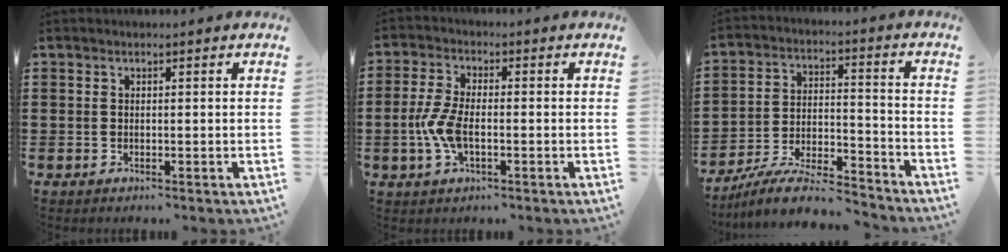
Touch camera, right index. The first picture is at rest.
{"total": 5.6, "force": [-1.2, 2.6, 4.8], "torque": [-0.119, -0.004, -0.029]}
{"total": 8.9, "force": [-8.0, 1.2, 3.6], "torque": [-0.071, 0.011, -0.157]}